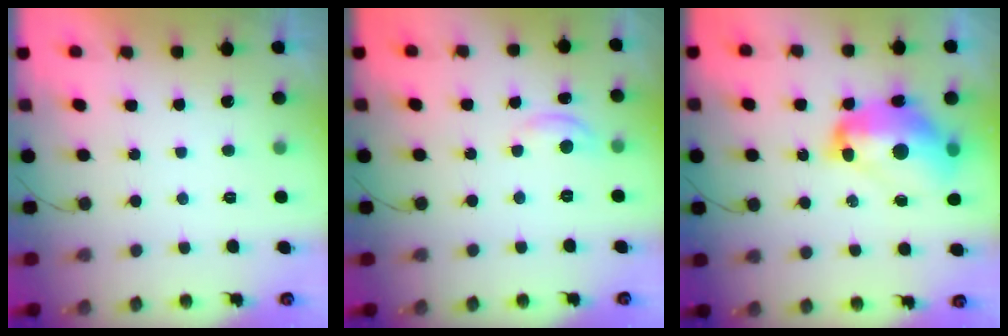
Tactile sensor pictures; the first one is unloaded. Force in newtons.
{"total": 4.6, "press": 4.6, "slide": 0.2}
{"total": 16.7, "press": 16.6, "slide": 1.8}